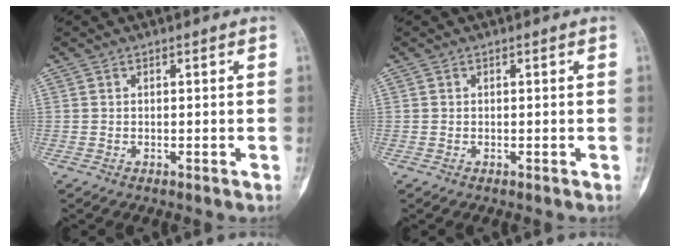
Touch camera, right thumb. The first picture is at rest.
{"total": 0.0}